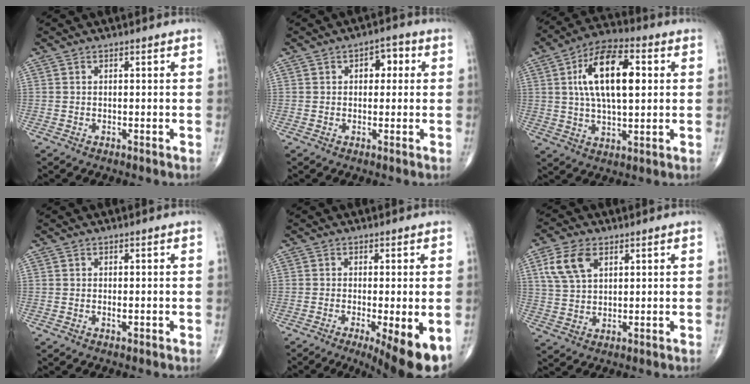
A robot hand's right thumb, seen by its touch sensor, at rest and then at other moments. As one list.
[{"total": 4.3, "force": [0.9, 2.9, 3.1], "torque": [-0.018, 0.009, 0.006]}, {"total": 15.0, "force": [2.9, 6.9, 12.9], "torque": [-0.212, 0.010, 0.046]}, {"total": 0.9, "force": [-0.2, 0.4, 0.7], "torque": [-0.012, -0.001, -0.004]}, {"total": 11.6, "force": [-4.7, 2.9, 10.2], "torque": [-0.124, -0.019, -0.066]}, {"total": 8.0, "force": [3.3, 4.8, 5.5], "torque": [-0.107, -0.002, 0.068]}]